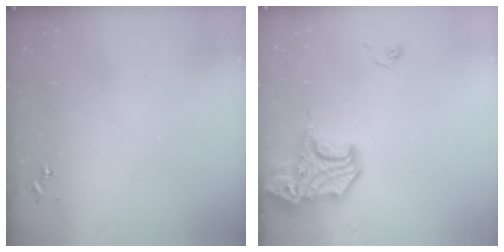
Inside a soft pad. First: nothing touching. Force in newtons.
{"total": 15.8, "press": 15.6, "slide": 2.4}